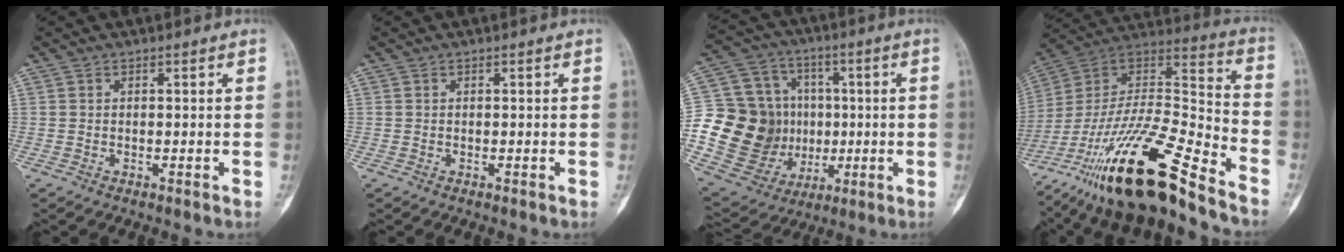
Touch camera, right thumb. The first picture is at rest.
{"total": 0.0}
{"total": 21.1, "force": [-0.6, 18.5, 10.1], "torque": [-0.150, 0.034, 0.012]}
{"total": 27.6, "force": [-18.8, 5.9, 19.3], "torque": [-0.359, 0.060, -0.331]}